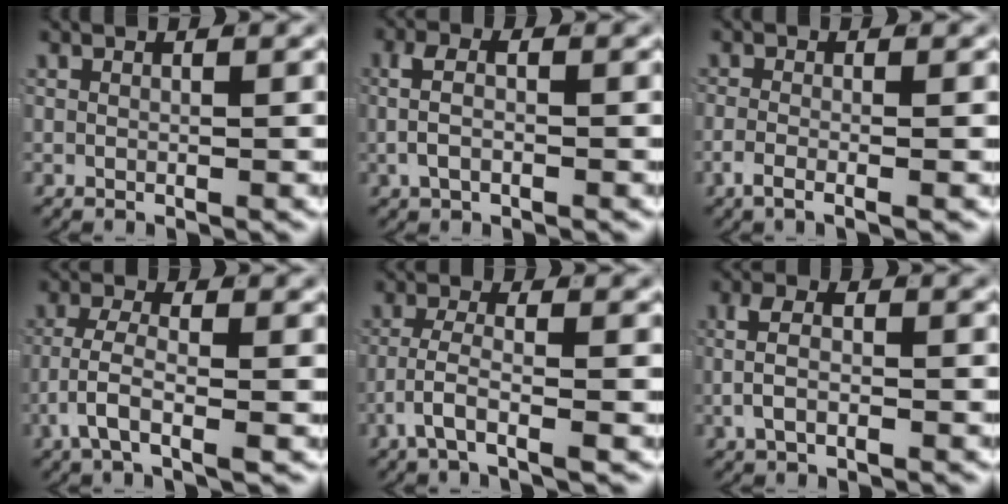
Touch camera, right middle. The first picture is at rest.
{"total": 3.0, "force": [-0.3, 1.6, 2.6], "torque": [-0.046, -0.003, -0.007]}
{"total": 2.4, "force": [-1.5, 0.4, 1.8], "torque": [-0.038, -0.007, -0.026]}
{"total": 3.9, "force": [-1.4, 1.2, 3.5], "torque": [-0.078, -0.010, -0.024]}
{"total": 3.5, "force": [-1.8, 0.6, 2.9], "torque": [-0.066, -0.010, -0.030]}
{"total": 3.4, "force": [-0.5, 1.9, 2.8], "torque": [-0.048, -0.003, -0.010]}